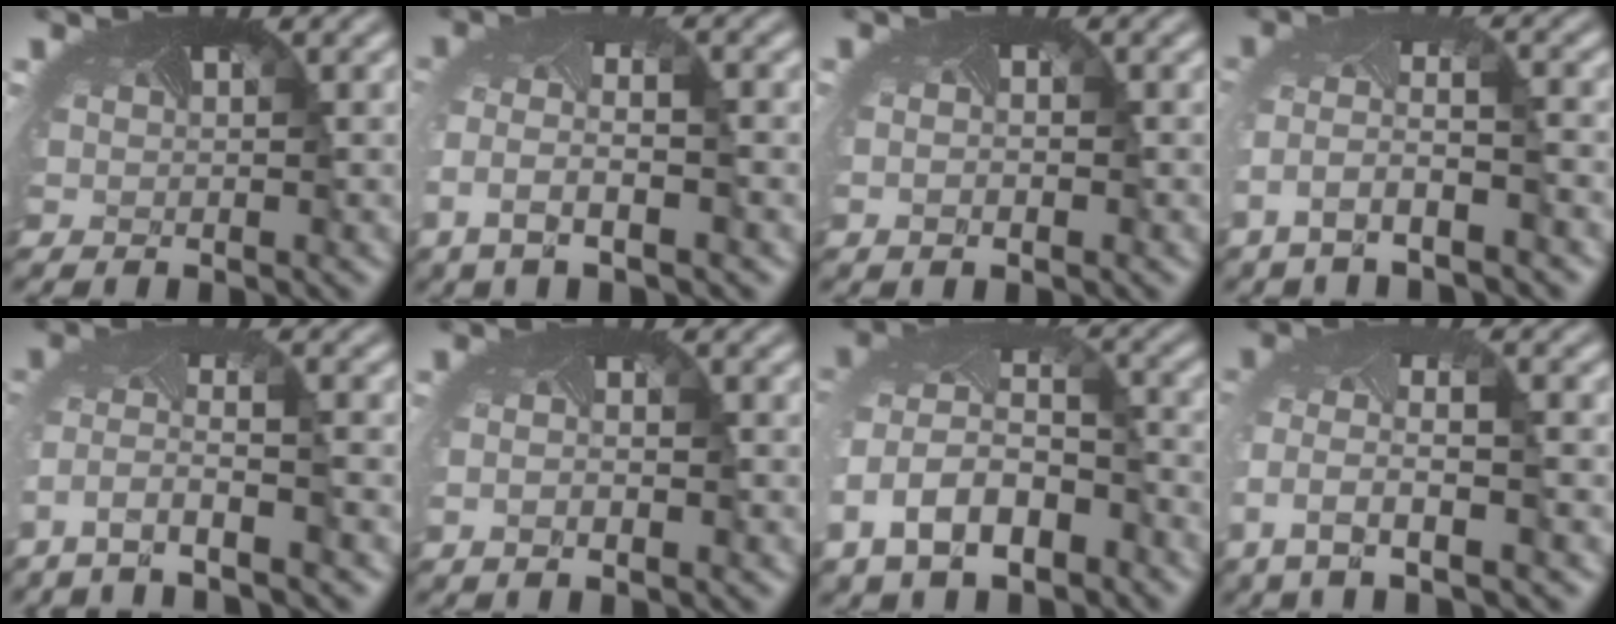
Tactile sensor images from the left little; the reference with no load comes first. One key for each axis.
{"total": 4.4, "fx": -2.1, "fy": 1.7, "fz": 3.5, "tx": -0.107, "ty": -0.015, "tz": -0.041}
{"total": 1.2, "fx": -0.8, "fy": 0.3, "fz": 0.9, "tx": -0.026, "ty": -0.014, "tz": -0.006}
{"total": 4.2, "fx": -2.6, "fy": 1.2, "fz": 3.0, "tx": -0.099, "ty": -0.010, "tz": -0.049}
{"total": 4.6, "fx": -3.2, "fy": 0.9, "fz": 3.2, "tx": -0.102, "ty": -0.015, "tz": -0.059}
{"total": 1.6, "fx": -1.0, "fy": 0.3, "fz": 1.2, "tx": -0.035, "ty": -0.016, "tz": -0.012}
{"total": 8.1, "fx": -4.1, "fy": 4.9, "fz": 5.0, "tx": -0.128, "ty": -0.020, "tz": -0.070}
{"total": 5.0, "fx": -2.3, "fy": 2.0, "fz": 4.0, "tx": -0.118, "ty": -0.018, "tz": -0.042}